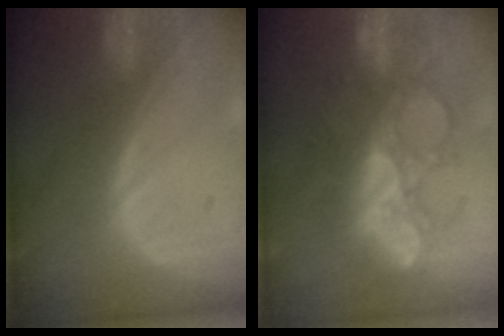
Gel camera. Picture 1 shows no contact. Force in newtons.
{"total": 8.8, "press": 8.5, "slide": 2.3}